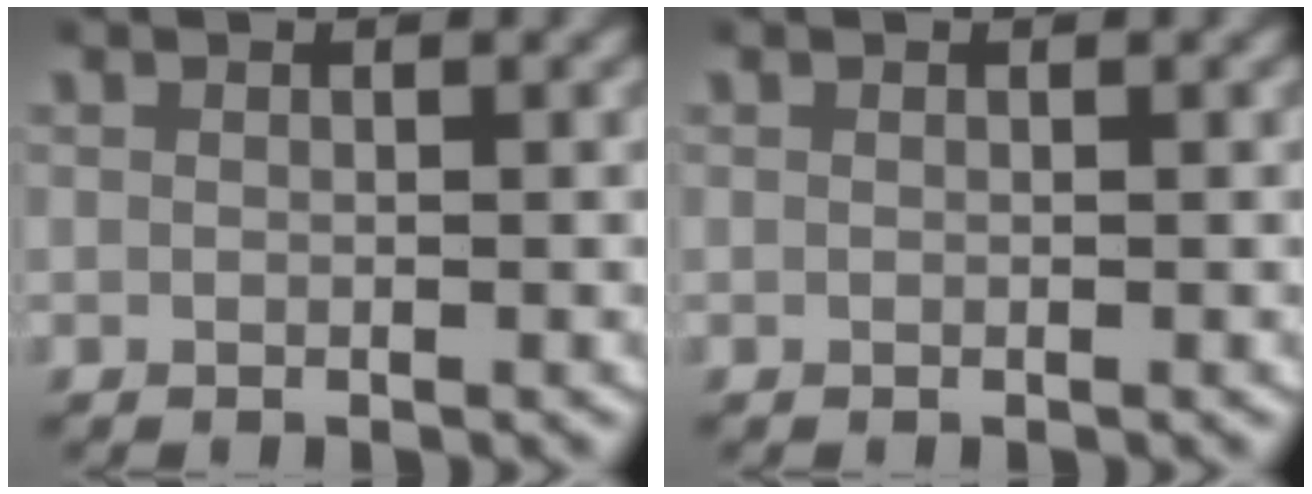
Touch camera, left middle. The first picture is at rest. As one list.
[{"total": 0.0}]